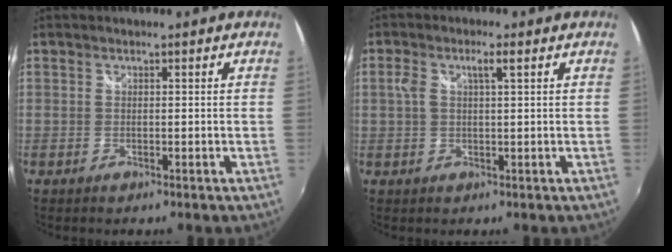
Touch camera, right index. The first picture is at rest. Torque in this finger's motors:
{"motor_torque": [0.09, 0.00, 0.09, 0.02]}